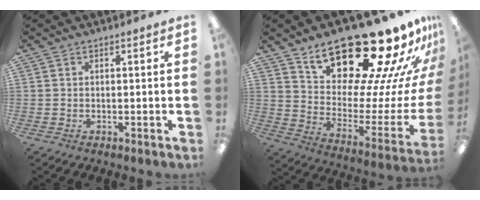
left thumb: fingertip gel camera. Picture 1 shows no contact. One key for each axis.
{"total": 27.7, "fx": 20.9, "fy": 9.9, "fz": 15.1, "tx": -0.202, "ty": -0.159, "tz": 0.361}